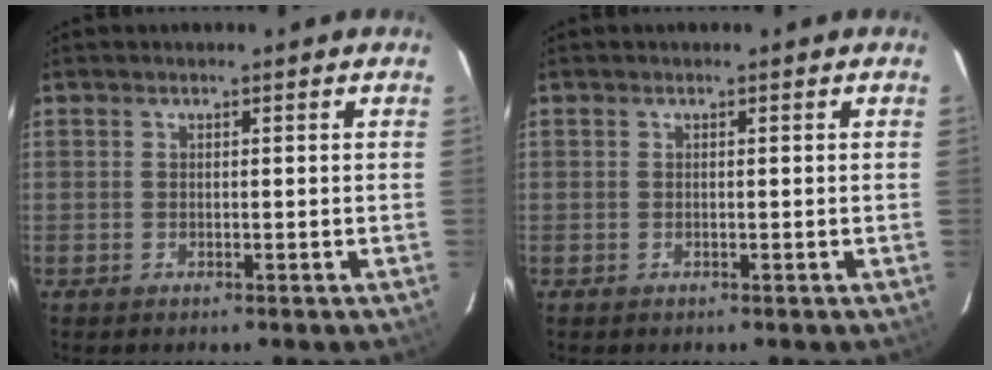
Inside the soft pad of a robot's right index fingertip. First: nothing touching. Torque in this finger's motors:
{"motor_torque": [0.00, 0.00, 0.02, 0.00]}